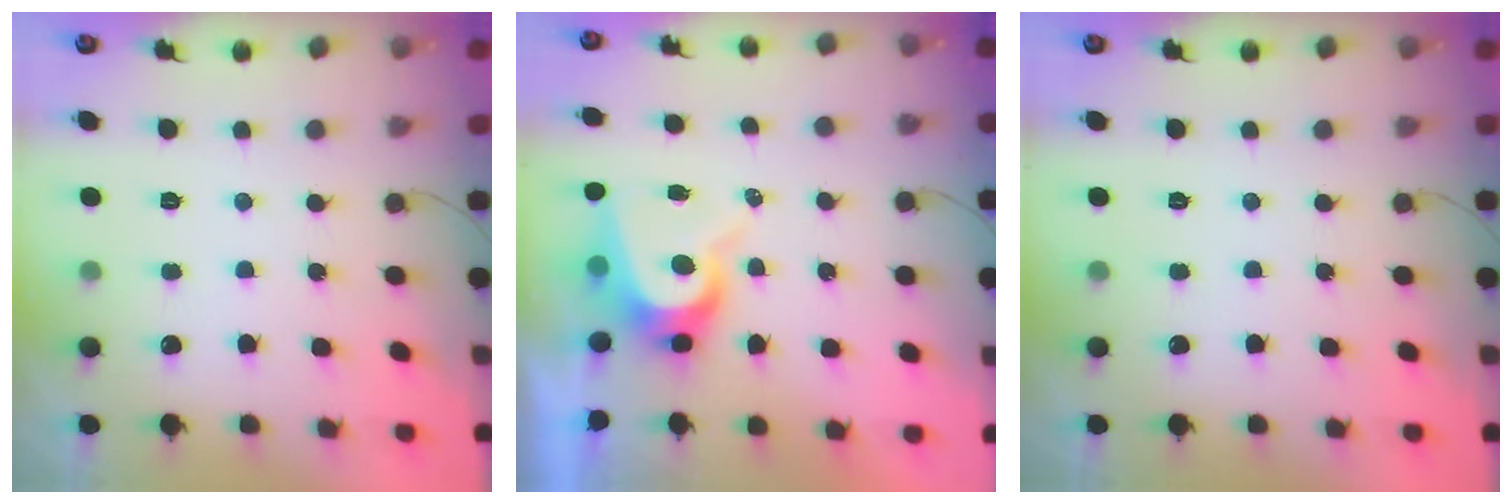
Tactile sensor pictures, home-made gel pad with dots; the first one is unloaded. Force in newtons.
{"total": 7.9, "press": 7.9, "slide": 0.7}
{"total": 0.0}